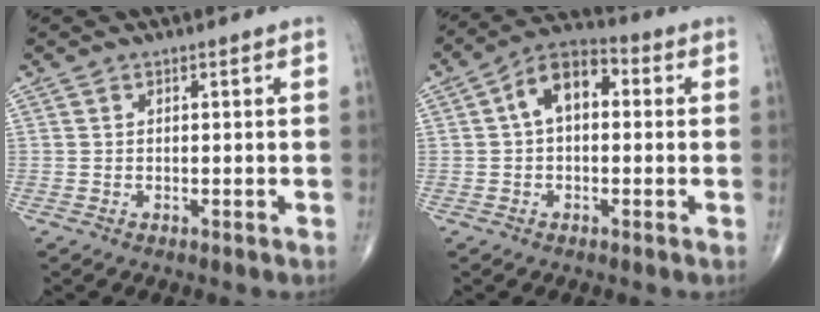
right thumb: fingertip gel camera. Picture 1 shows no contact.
{"total": 8.9, "force": [1.1, 5.5, 6.9], "torque": [-0.102, 0.031, 0.007]}